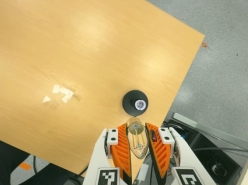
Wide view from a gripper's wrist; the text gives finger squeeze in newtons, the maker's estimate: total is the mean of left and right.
{"total": 21.6, "left": 24.3, "right": 18.9}